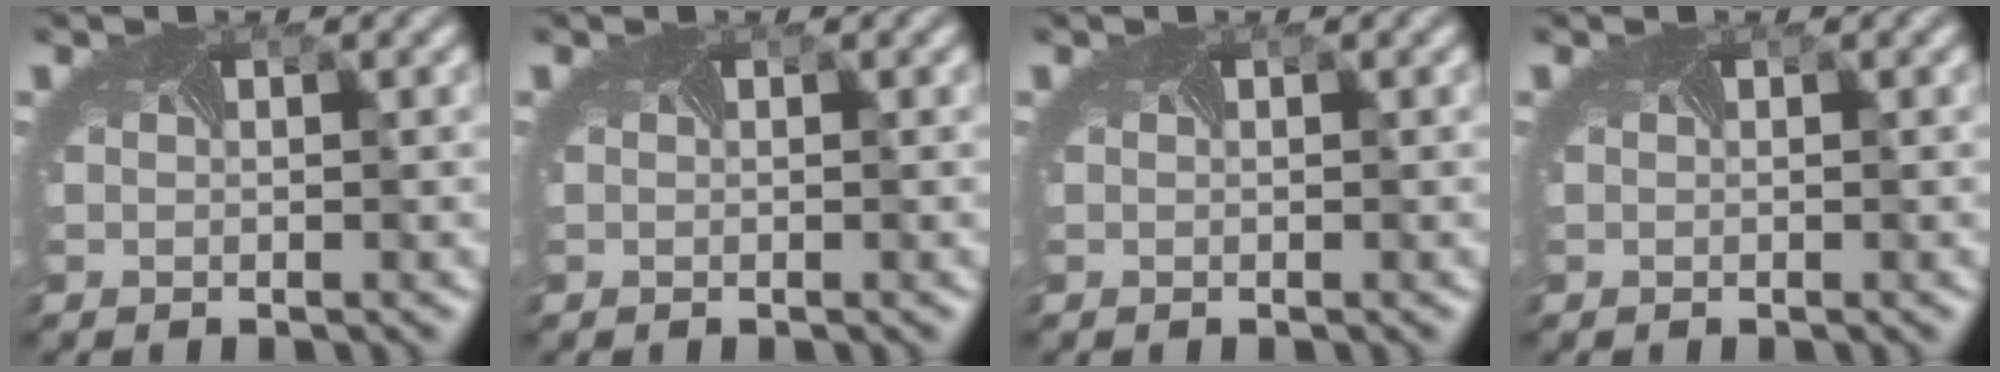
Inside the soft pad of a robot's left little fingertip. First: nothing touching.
{"total": 0.0}
{"total": 0.0}
{"total": 0.0}